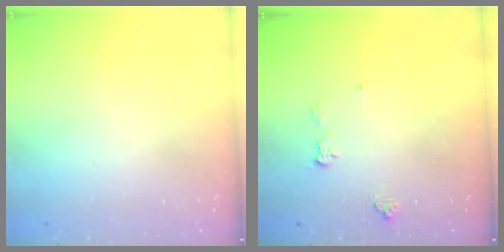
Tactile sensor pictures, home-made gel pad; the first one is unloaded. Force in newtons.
{"total": 5.9, "press": 5.9, "slide": 0.8}